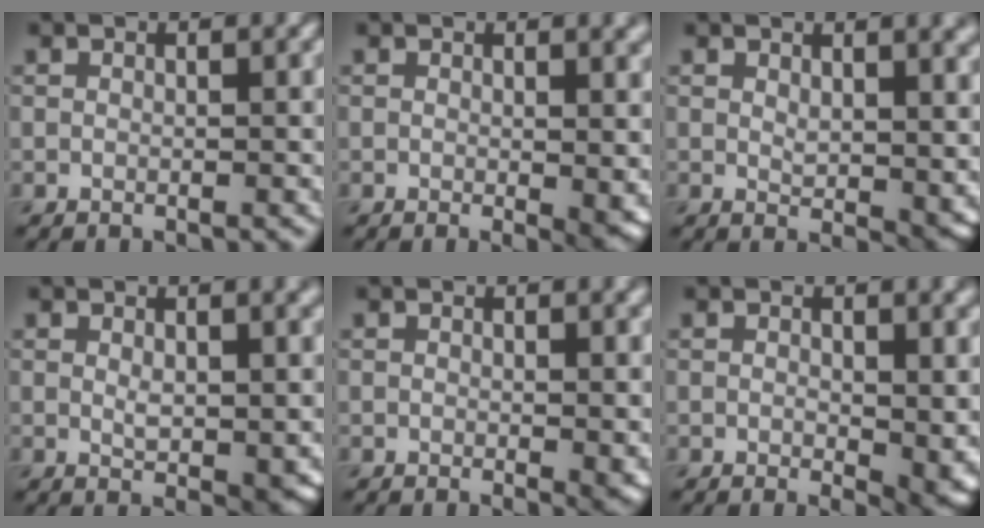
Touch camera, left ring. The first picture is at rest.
{"total": 3.8, "force": [0.6, 1.1, 3.6], "torque": [-0.031, -0.007, 0.009]}
{"total": 4.5, "force": [1.7, 2.2, 3.5], "torque": [-0.053, -0.011, 0.037]}
{"total": 3.4, "force": [0.8, 1.4, 3.0], "torque": [-0.043, -0.004, 0.016]}
{"total": 1.9, "force": [0.4, 0.3, 1.8], "torque": [-0.016, -0.007, 0.007]}
{"total": 5.6, "force": [-0.3, 2.7, 4.9], "torque": [-0.065, -0.014, 0.001]}